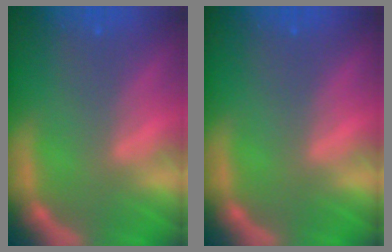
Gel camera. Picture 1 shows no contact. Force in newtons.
{"total": 0.0}